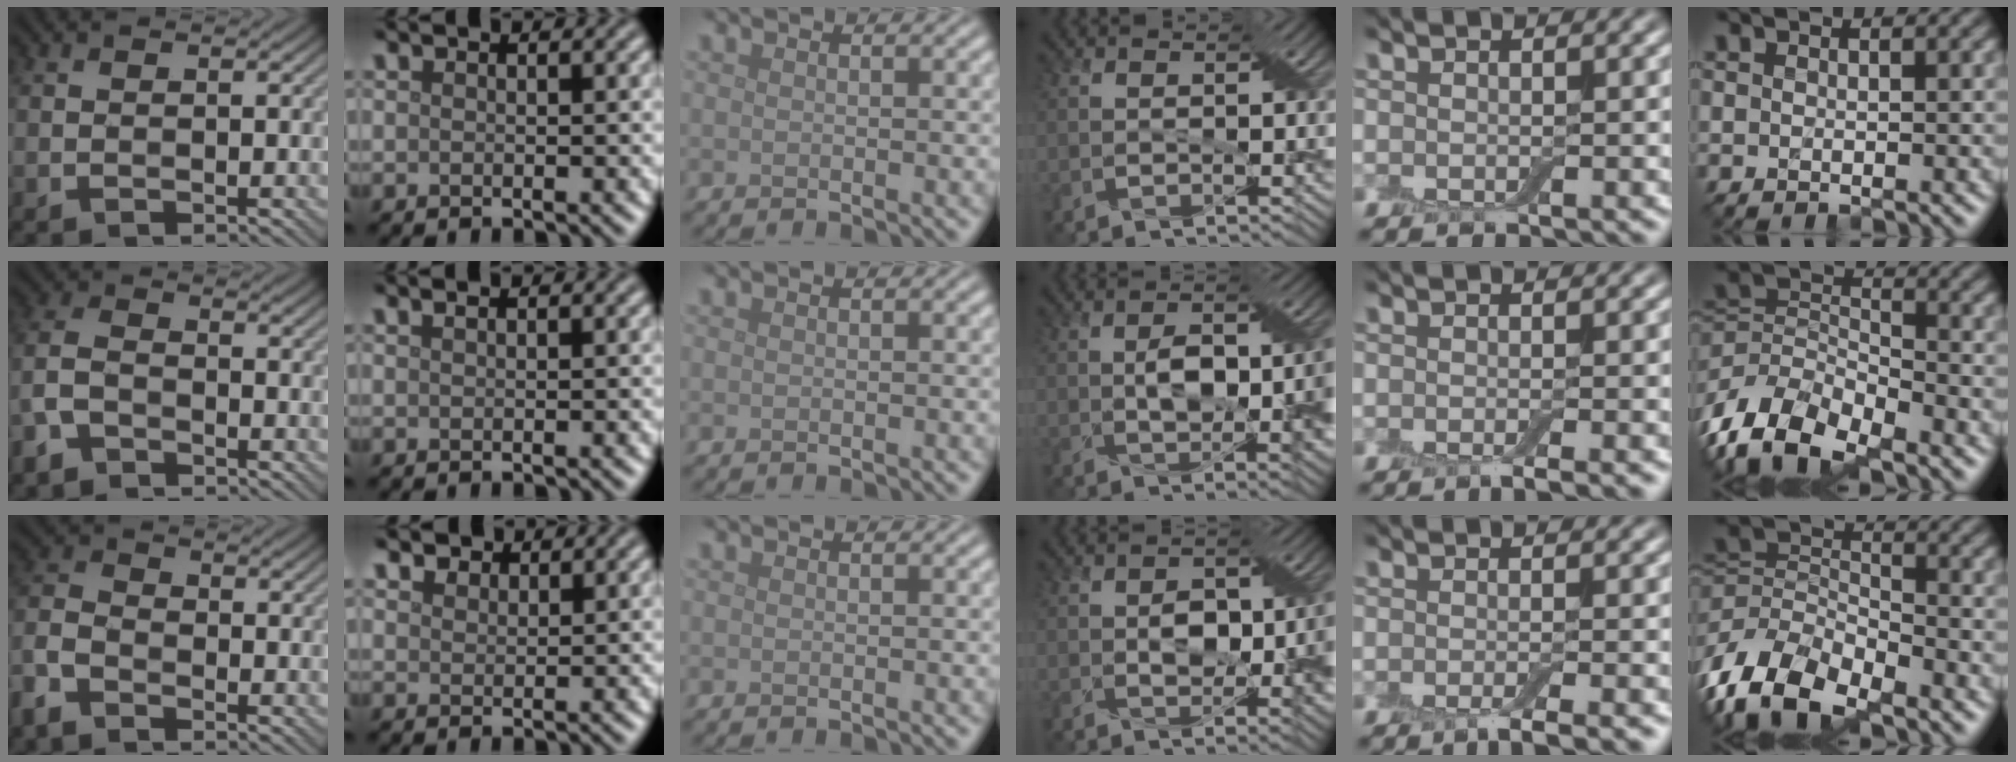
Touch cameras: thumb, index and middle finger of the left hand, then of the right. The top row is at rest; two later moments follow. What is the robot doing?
{"motion": "insert", "object": "backpack"}